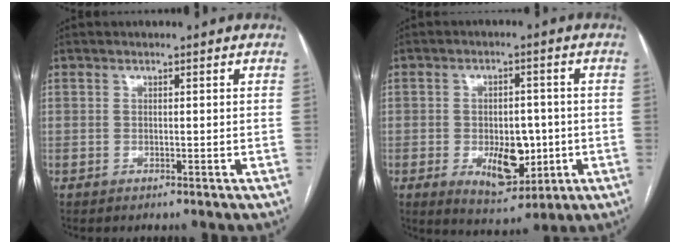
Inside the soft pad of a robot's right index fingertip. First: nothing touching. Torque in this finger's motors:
{"motor_torque": [-0.23, 0.19, 0.03, 0.04]}